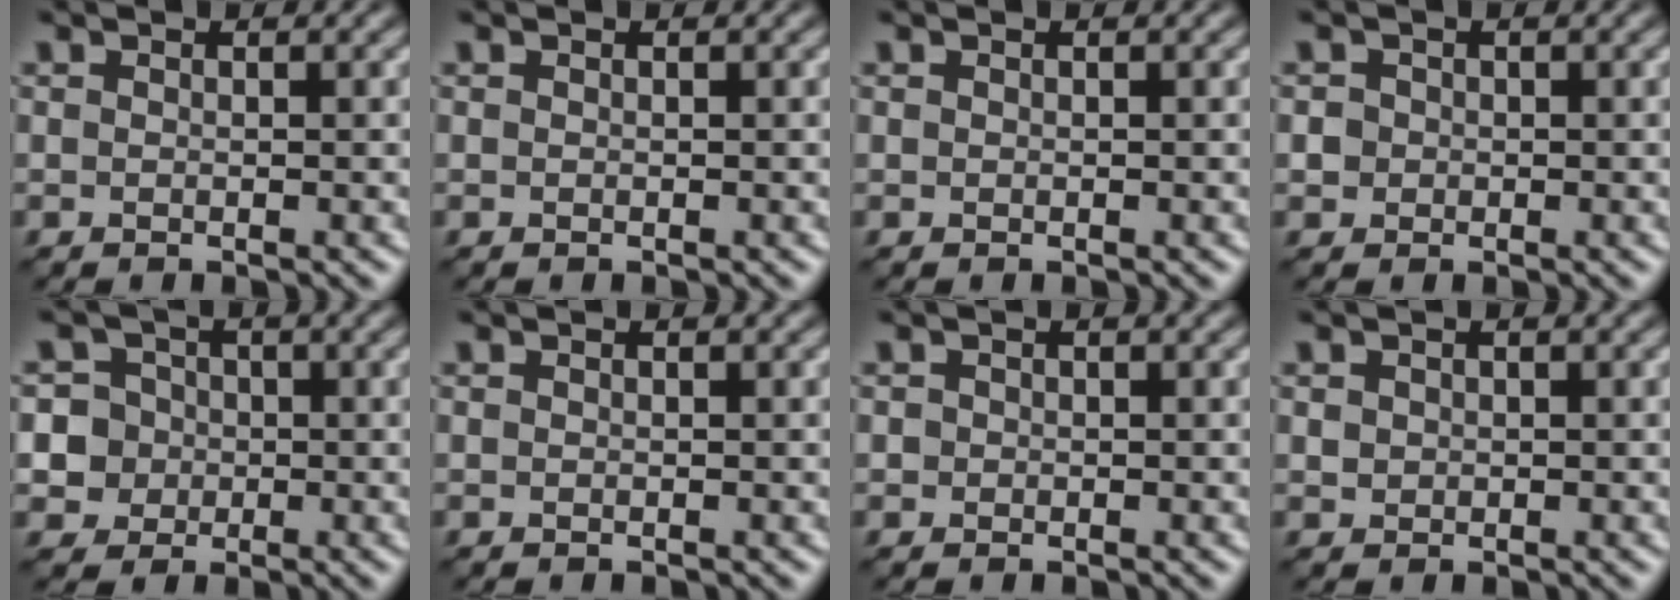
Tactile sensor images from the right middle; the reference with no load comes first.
{"total": 0.0}
{"total": 0.0}
{"total": 1.3, "force": [0.0, 1.2, 0.3], "torque": [-0.003, -0.001, 0.006]}
{"total": 6.1, "force": [-0.1, 5.9, 1.6], "torque": [-0.025, 0.032, -0.019]}
{"total": 0.0}
{"total": 0.5, "force": [-0.1, 0.5, 0.0], "torque": [0.002, -0.004, -0.003]}
{"total": 0.7, "force": [0.1, 0.7, 0.2], "torque": [-0.004, -0.004, 0.005]}